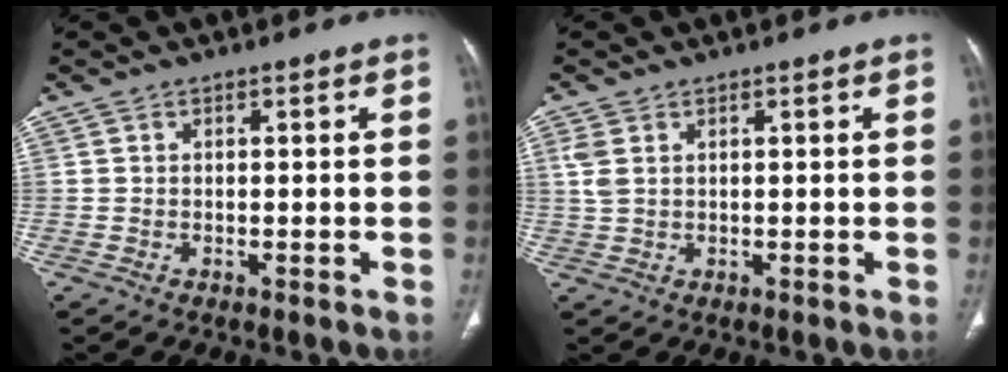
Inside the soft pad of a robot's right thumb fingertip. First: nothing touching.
{"total": 3.2, "force": [1.1, 1.9, 2.3], "torque": [-0.064, 0.005, 0.028]}